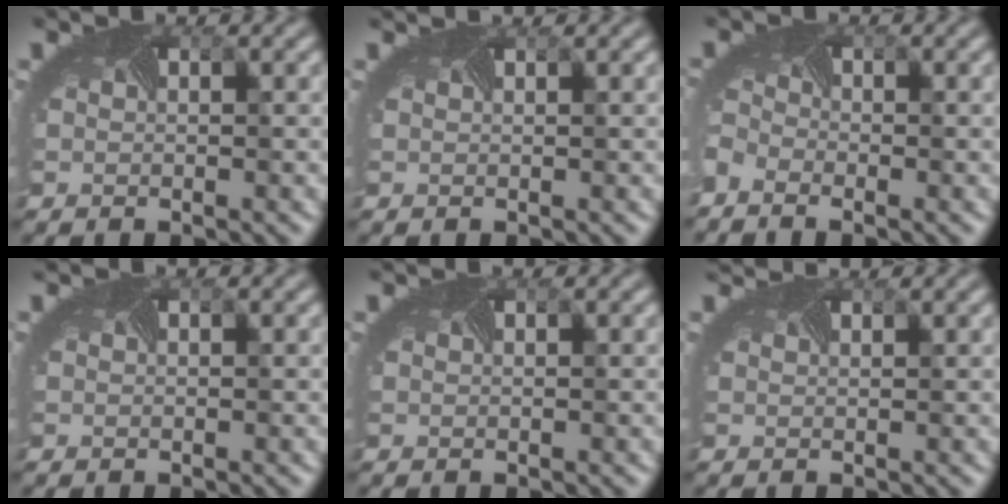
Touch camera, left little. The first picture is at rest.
{"total": 1.1, "force": [1.0, -0.3, 0.1], "torque": [-0.004, -0.003, 0.008]}
{"total": 3.9, "force": [-2.9, 2.0, 1.6], "torque": [-0.040, -0.021, -0.046]}
{"total": 0.7, "force": [0.7, -0.1, 0.3], "torque": [-0.006, -0.003, 0.005]}
{"total": 0.8, "force": [0.8, -0.2, 0.1], "torque": [-0.007, -0.003, 0.009]}
{"total": 2.0, "force": [1.9, -0.2, 0.3], "torque": [-0.009, 0.004, 0.021]}